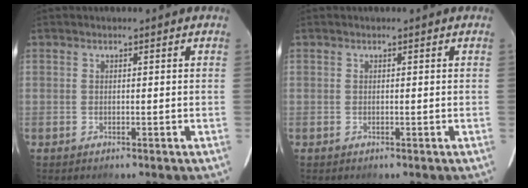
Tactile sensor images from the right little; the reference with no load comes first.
{"total": 0.0}